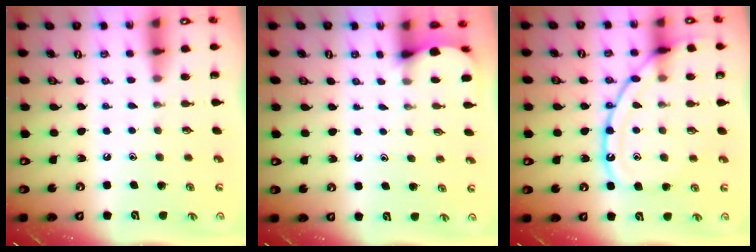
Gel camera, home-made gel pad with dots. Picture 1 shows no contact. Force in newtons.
{"total": 2.4, "press": 2.4, "slide": 0.3}
{"total": 15.4, "press": 15.4, "slide": 1.2}